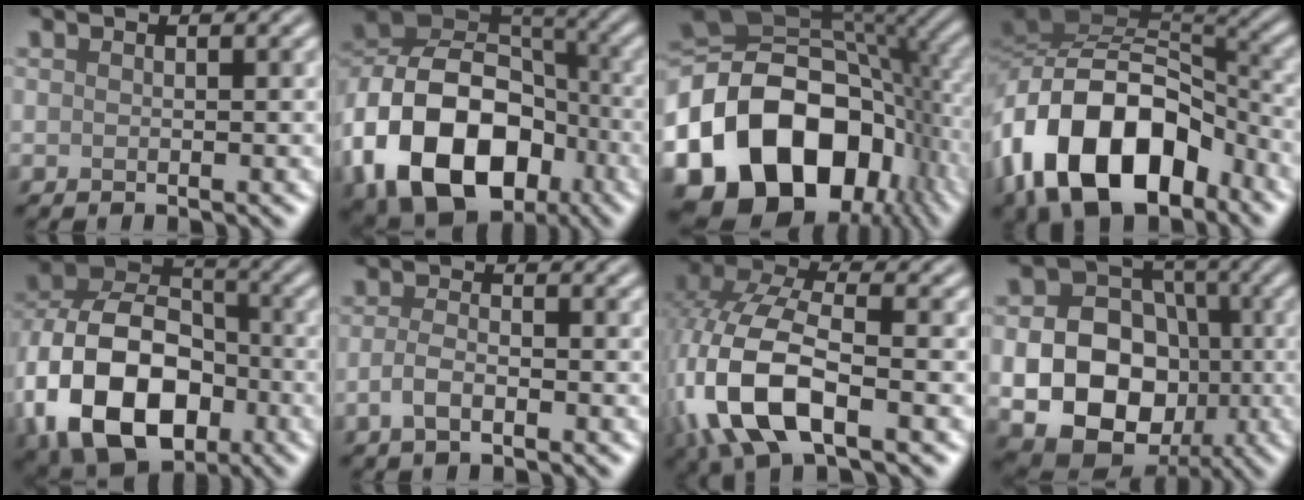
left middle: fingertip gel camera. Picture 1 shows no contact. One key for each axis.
{"total": 16.4, "fx": -6.1, "fy": 11.8, "fz": 9.7, "tx": -0.186, "ty": -0.006, "tz": -0.120}
{"total": 19.9, "fx": -6.8, "fy": 14.2, "fz": 12.2, "tx": -0.246, "ty": -0.034, "tz": -0.110}
{"total": 14.1, "fx": -6.6, "fy": 8.4, "fz": 9.2, "tx": -0.175, "ty": 0.009, "tz": -0.127}
{"total": 15.3, "fx": -5.1, "fy": 10.5, "fz": 9.9, "tx": -0.203, "ty": -0.021, "tz": -0.101}
{"total": 2.0, "fx": -0.9, "fy": 0.8, "fz": 1.6, "tx": -0.034, "ty": 0.001, "tz": -0.022}
{"total": 10.7, "fx": -3.7, "fy": 5.0, "fz": 8.7, "tx": -0.204, "ty": -0.001, "tz": -0.081}
{"total": 13.0, "fx": -2.3, "fy": 10.6, "fz": 7.1, "tx": -0.107, "ty": -0.028, "tz": -0.059}